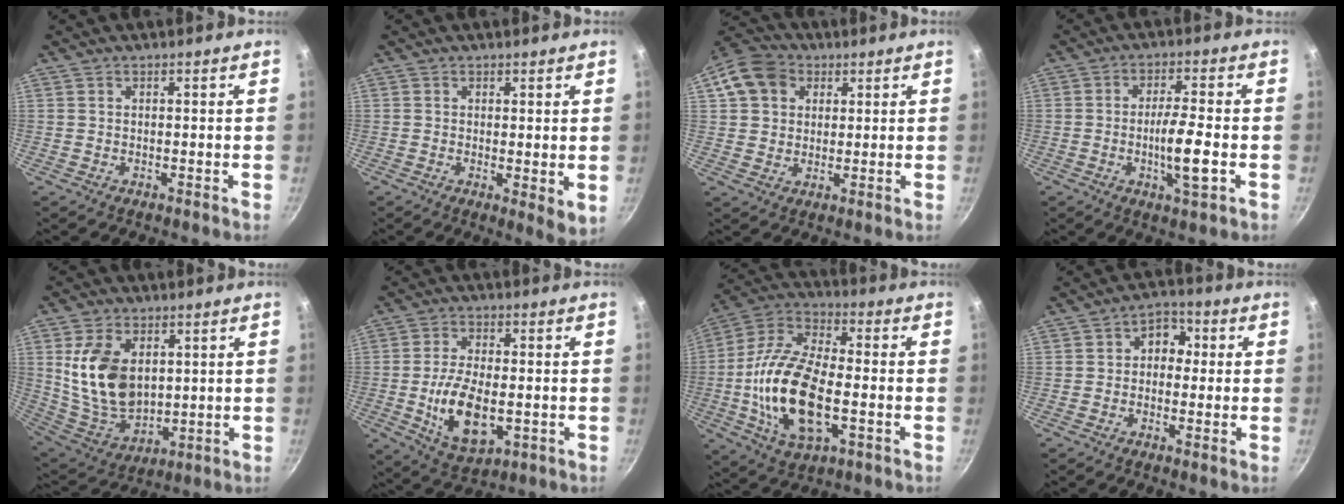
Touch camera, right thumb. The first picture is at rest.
{"total": 4.4, "force": [0.5, 1.7, 4.1], "torque": [-0.056, -0.017, 0.007]}
{"total": 10.3, "force": [3.5, 8.4, 4.7], "torque": [-0.062, 0.011, 0.050]}
{"total": 8.1, "force": [-2.0, 1.4, 7.7], "torque": [-0.138, 0.010, -0.036]}
{"total": 15.0, "force": [3.2, 9.8, 10.9], "torque": [-0.185, -0.033, 0.078]}
{"total": 12.3, "force": [-2.0, 6.3, 10.3], "torque": [-0.187, -0.001, -0.027]}
{"total": 19.7, "force": [-3.4, 9.4, 17.0], "torque": [-0.326, 0.021, -0.075]}
{"total": 5.9, "force": [0.6, 4.6, 3.6], "torque": [-0.015, 0.009, -0.004]}